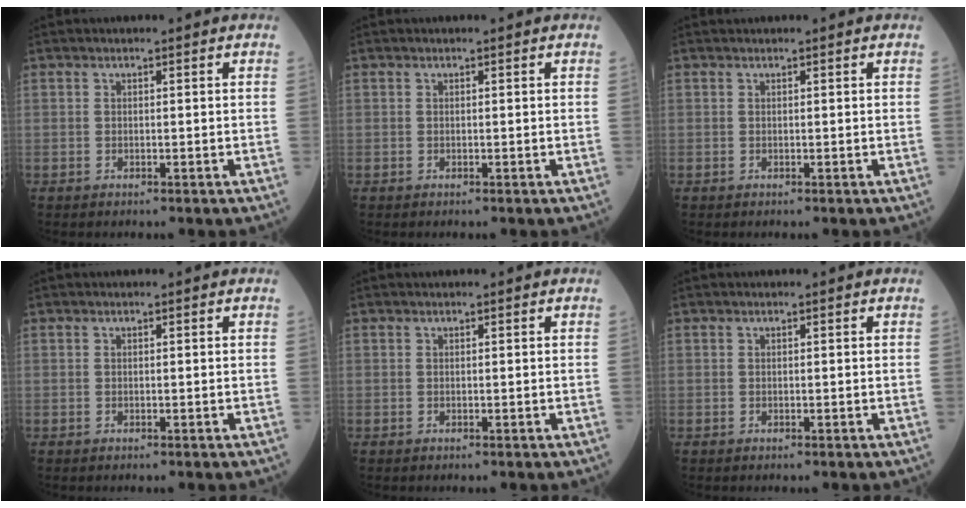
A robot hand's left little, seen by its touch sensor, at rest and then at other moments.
{"total": 0.0}
{"total": 0.0}
{"total": 0.0}
{"total": 0.0}
{"total": 0.0}